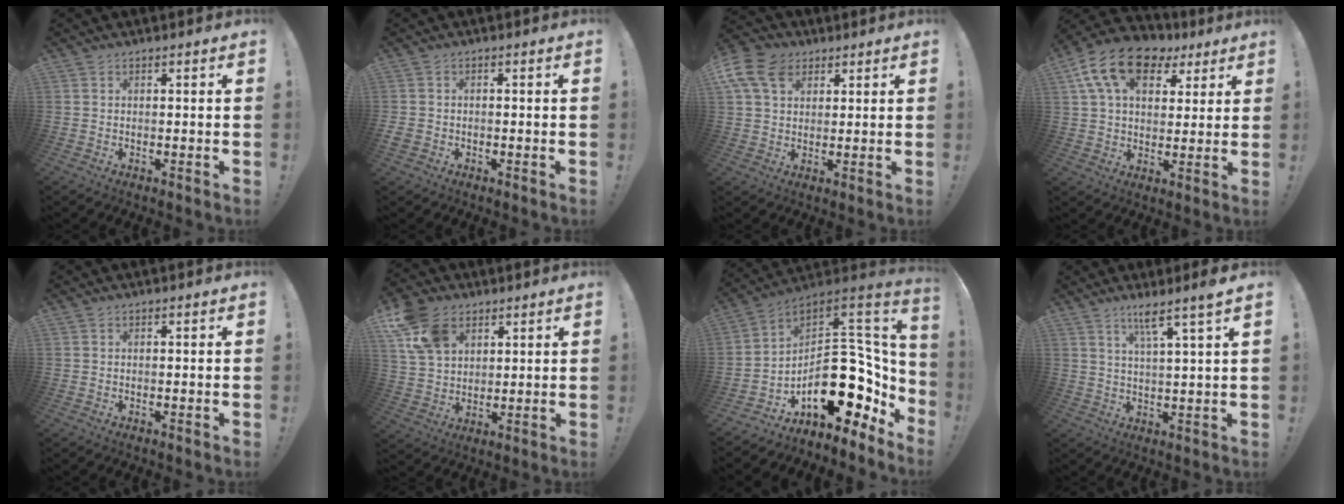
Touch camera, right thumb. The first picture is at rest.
{"total": 2.1, "force": [-0.9, 1.7, 0.9], "torque": [-0.020, 0.002, -0.017]}
{"total": 11.5, "force": [4.8, 8.4, 6.3], "torque": [-0.124, -0.013, 0.095]}
{"total": 16.5, "force": [7.3, 10.6, 10.3], "torque": [-0.169, -0.020, 0.135]}
{"total": 0.0}
{"total": 13.6, "force": [6.9, 9.5, 6.7], "torque": [-0.125, -0.023, 0.139]}
{"total": 22.3, "force": [-4.8, 12.9, 17.6], "torque": [-0.257, -0.004, -0.059]}
{"total": 6.9, "force": [4.5, -0.9, 5.1], "torque": [-0.075, -0.028, 0.066]}